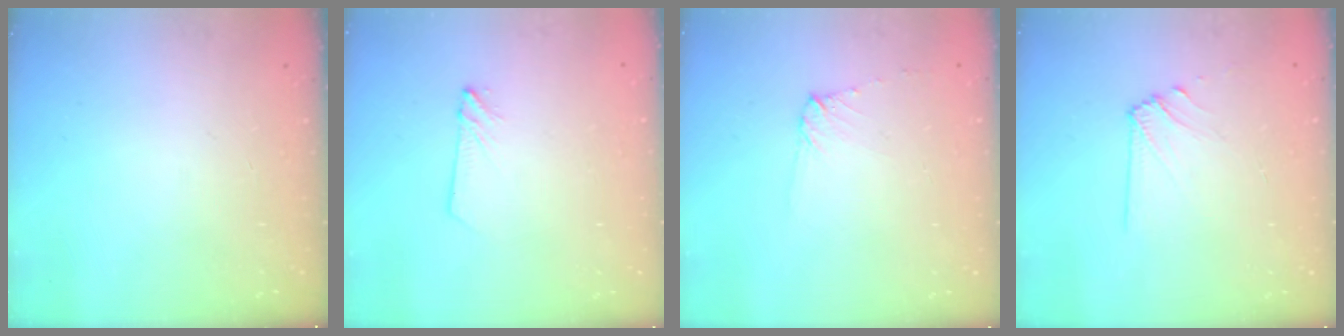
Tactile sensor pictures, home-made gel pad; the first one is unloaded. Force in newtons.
{"total": 2.8, "press": 2.8, "slide": 0.3}
{"total": 5.1, "press": 5.1, "slide": 0.8}
{"total": 6.2, "press": 6.2, "slide": 0.9}